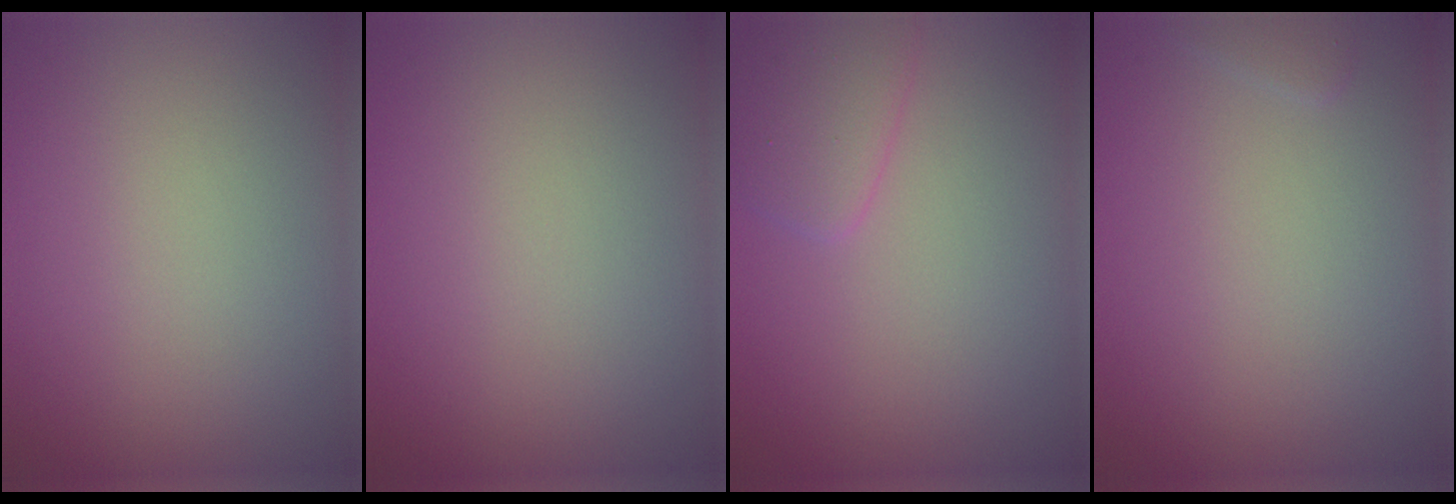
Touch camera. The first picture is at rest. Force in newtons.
{"total": 0.0}
{"total": 2.3, "press": 2.3, "slide": 0.1}
{"total": 0.6, "press": 0.6, "slide": 0.1}